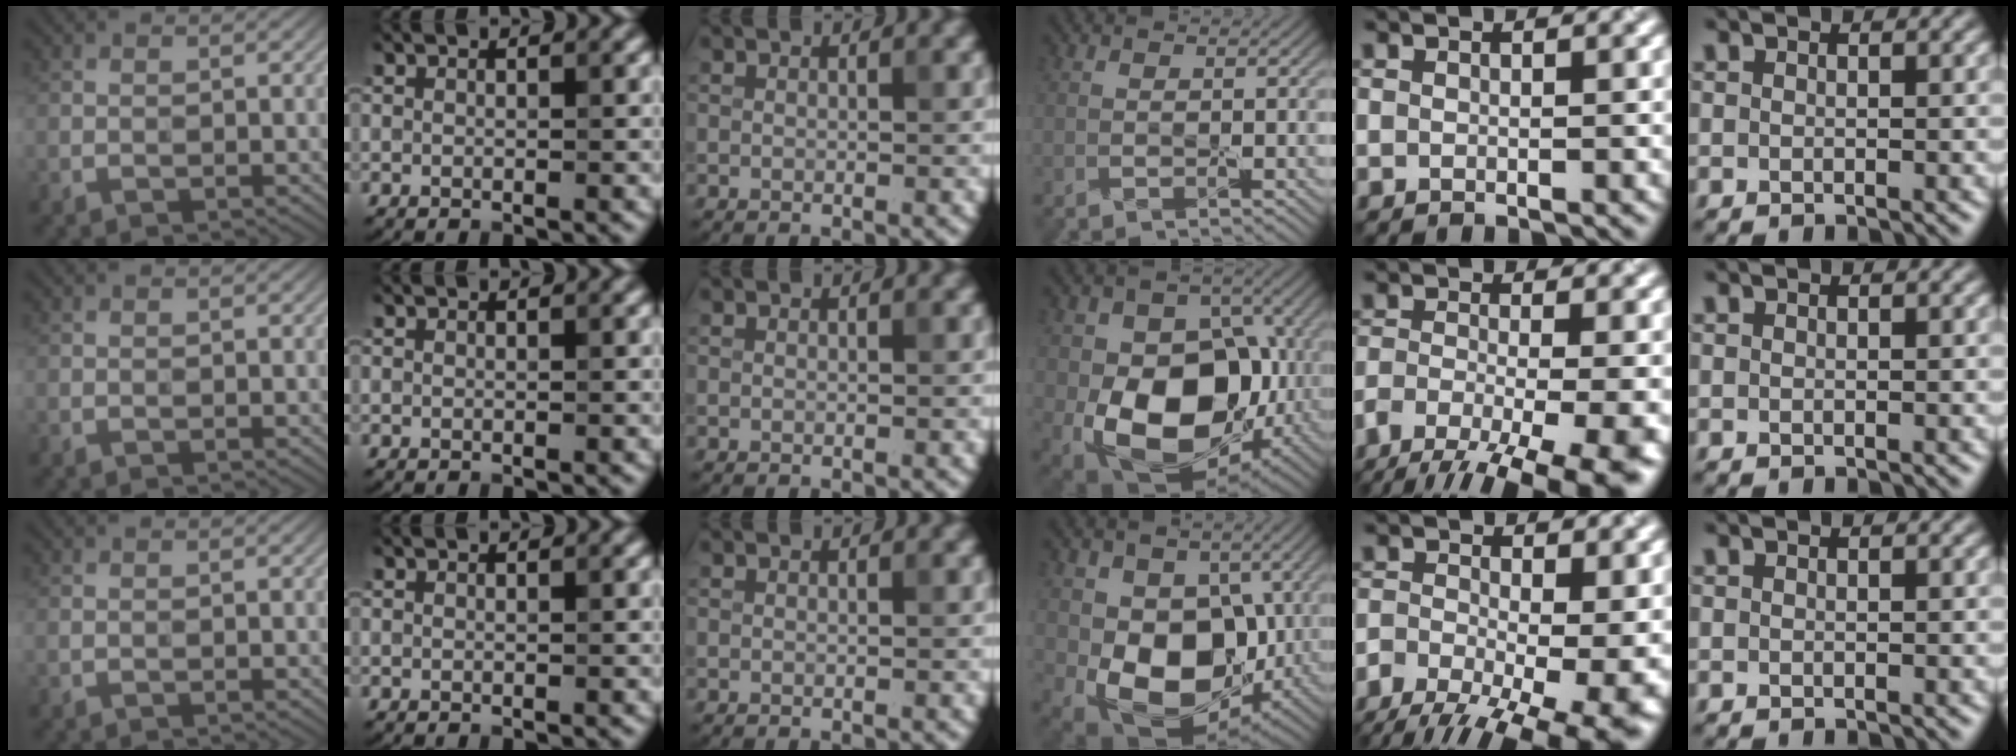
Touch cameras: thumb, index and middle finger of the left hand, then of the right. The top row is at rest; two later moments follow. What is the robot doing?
{"motion": "peel", "object": "shipping label"}